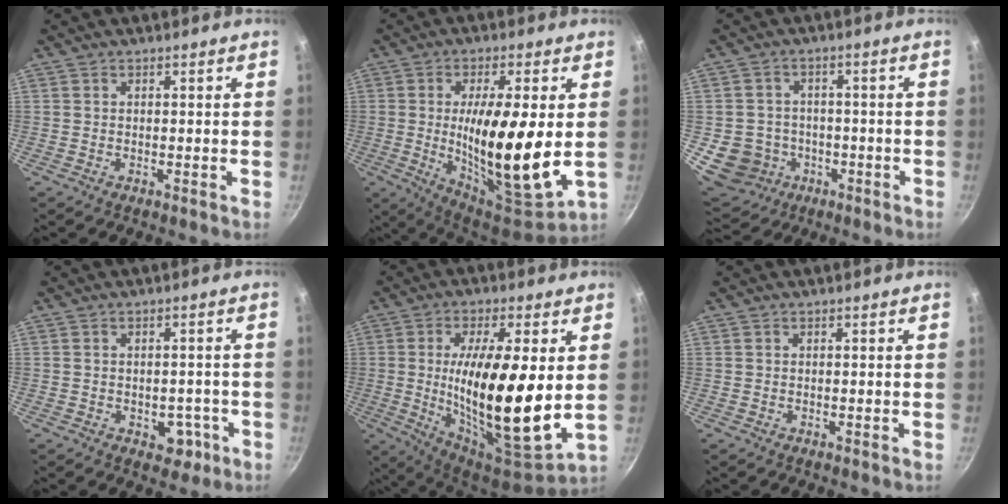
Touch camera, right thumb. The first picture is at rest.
{"total": 19.4, "force": [-0.1, 5.3, 18.7], "torque": [-0.302, -0.023, 0.005]}
{"total": 10.2, "force": [-2.8, 9.3, 3.1], "torque": [-0.033, 0.032, -0.028]}
{"total": 4.6, "force": [-1.8, 3.3, 2.7], "torque": [-0.008, 0.020, -0.010]}
{"total": 21.6, "force": [1.2, 6.2, 20.6], "torque": [-0.341, -0.035, 0.022]}
{"total": 0.0}